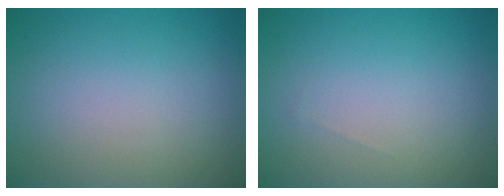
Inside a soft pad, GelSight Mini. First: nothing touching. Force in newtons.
{"total": 0.0}